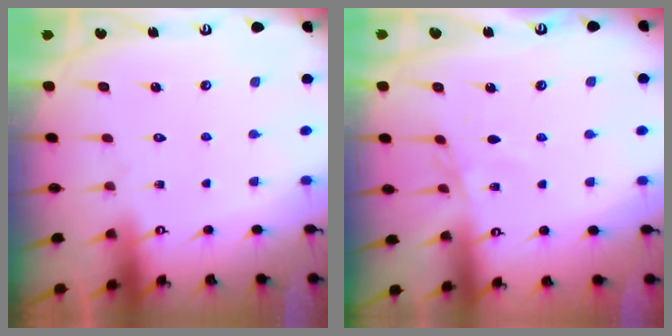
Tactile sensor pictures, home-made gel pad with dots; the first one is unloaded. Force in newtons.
{"total": 2.0, "press": 2.0, "slide": 0.4}